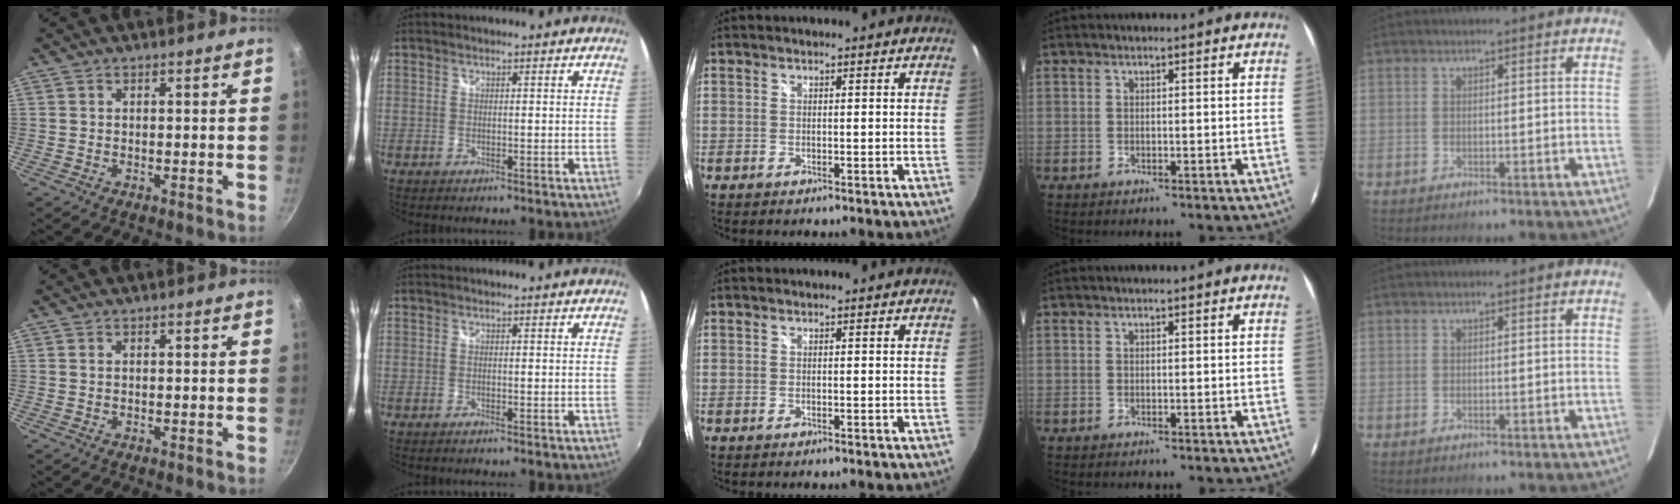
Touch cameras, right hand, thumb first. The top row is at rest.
{"index": {"total": 0.5, "force": [-0.3, 0.0, 0.4], "torque": [-0.009, 0.000, -0.007]}}